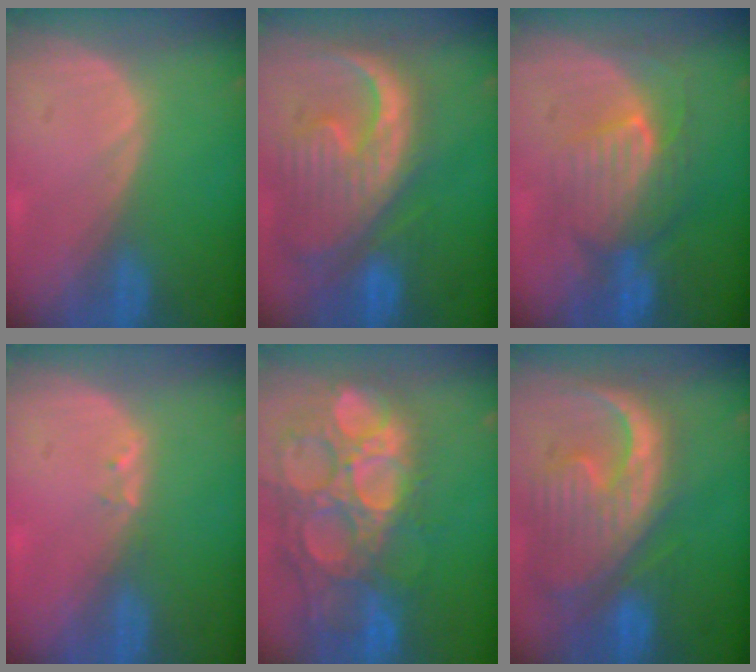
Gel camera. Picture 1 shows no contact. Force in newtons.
{"total": 13.4, "press": 11.5, "slide": 6.8}
{"total": 8.0, "press": 8.0, "slide": 0.7}
{"total": 1.0, "press": 0.9, "slide": 0.5}
{"total": 15.8, "press": 13.1, "slide": 9.0}
{"total": 13.4, "press": 11.5, "slide": 6.8}